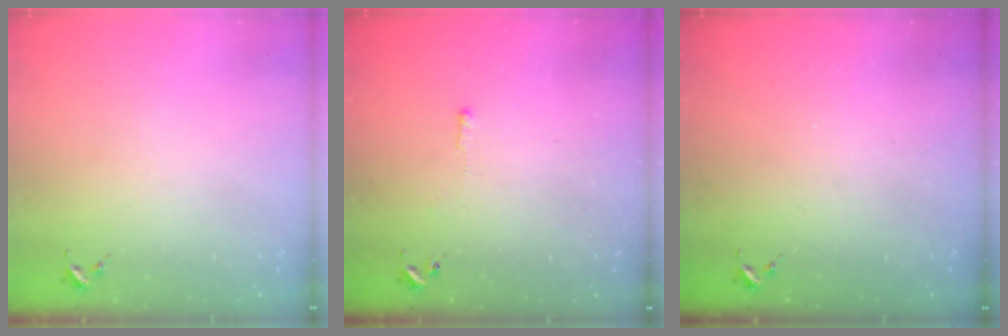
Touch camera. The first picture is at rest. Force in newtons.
{"total": 2.6, "press": 2.6, "slide": 0.4}
{"total": 0.0}